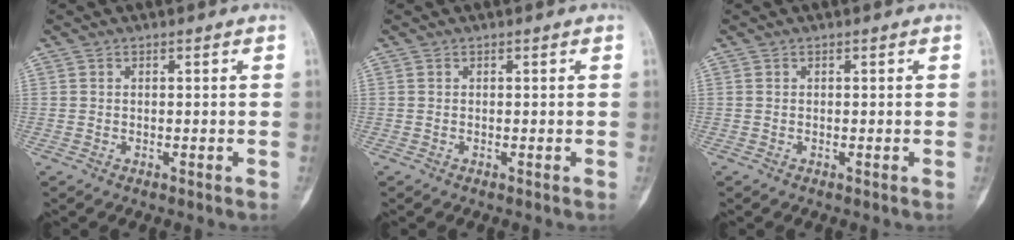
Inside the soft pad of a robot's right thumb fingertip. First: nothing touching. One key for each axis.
{"total": 0.0}
{"total": 0.0}